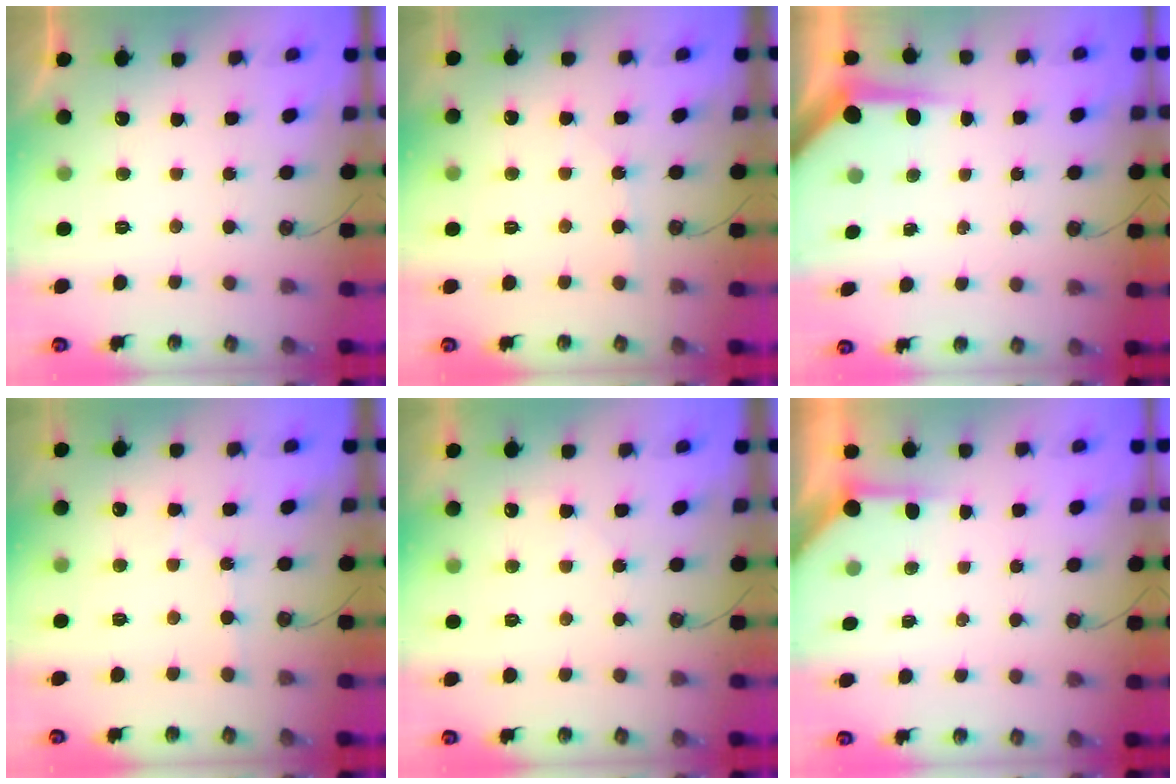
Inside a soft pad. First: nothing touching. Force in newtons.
{"total": 3.8, "press": 3.8, "slide": 0.4}
{"total": 4.9, "press": 4.9, "slide": 0.5}
{"total": 3.0, "press": 2.9, "slide": 0.5}
{"total": 4.8, "press": 4.8, "slide": 0.6}
{"total": 3.4, "press": 3.3, "slide": 0.4}